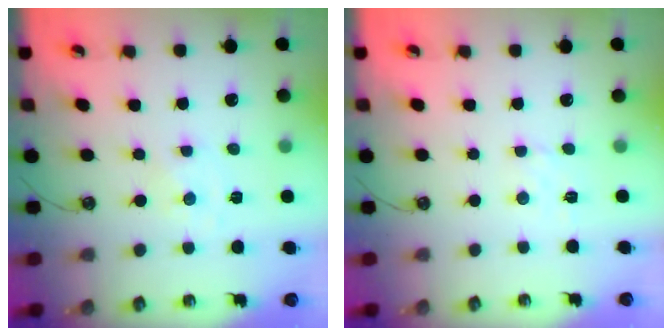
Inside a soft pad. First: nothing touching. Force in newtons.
{"total": 2.9, "press": 2.9, "slide": 0.3}